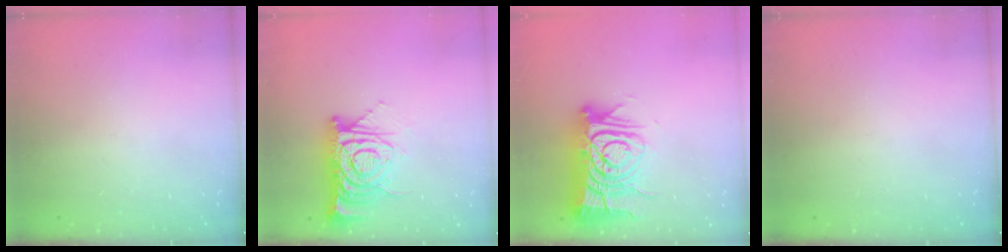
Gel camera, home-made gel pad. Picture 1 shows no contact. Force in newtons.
{"total": 11.3, "press": 11.3, "slide": 1.3}
{"total": 17.2, "press": 17.2, "slide": 1.5}
{"total": 0.0}